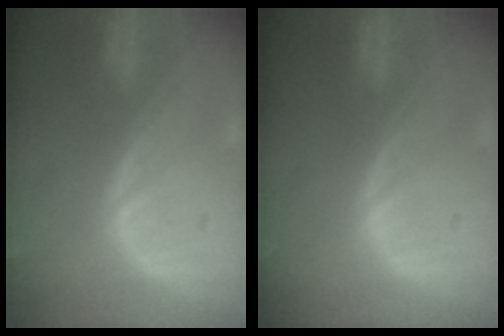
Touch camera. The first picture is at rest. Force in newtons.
{"total": 0.0}